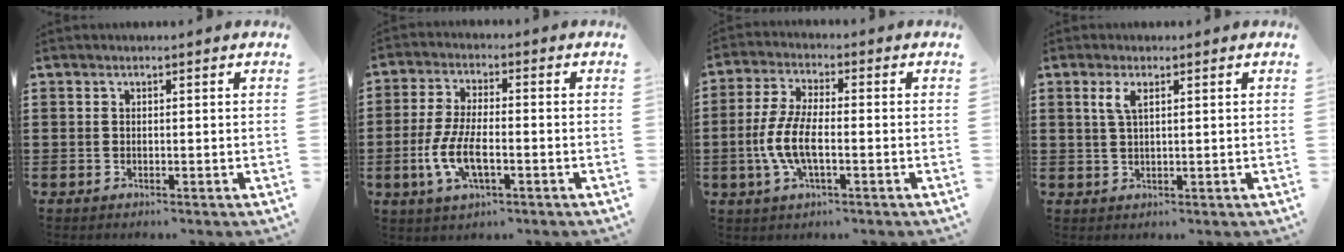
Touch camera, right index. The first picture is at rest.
{"total": 7.5, "force": [-2.2, 2.8, 6.6], "torque": [-0.151, -0.012, -0.046]}
{"total": 6.3, "force": [-1.6, 2.3, 5.7], "torque": [-0.133, -0.007, -0.036]}
{"total": 2.8, "force": [1.2, 0.9, 2.4], "torque": [-0.052, 0.007, 0.018]}